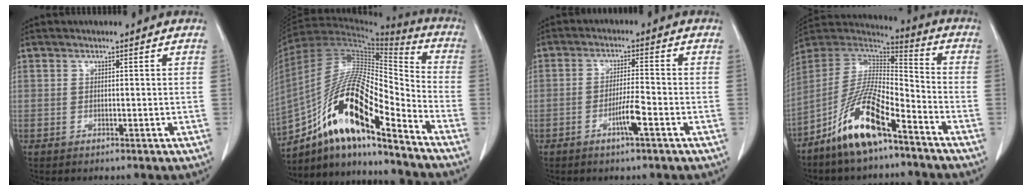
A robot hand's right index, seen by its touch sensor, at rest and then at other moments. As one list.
[{"total": 19.4, "force": [-11.9, 3.5, 14.9], "torque": [-0.297, 0.004, -0.210]}, {"total": 4.2, "force": [-2.0, -0.1, 3.7], "torque": [-0.071, -0.004, -0.038]}, {"total": 14.4, "force": [-9.1, 3.2, 10.7], "torque": [-0.209, -0.003, -0.167]}]